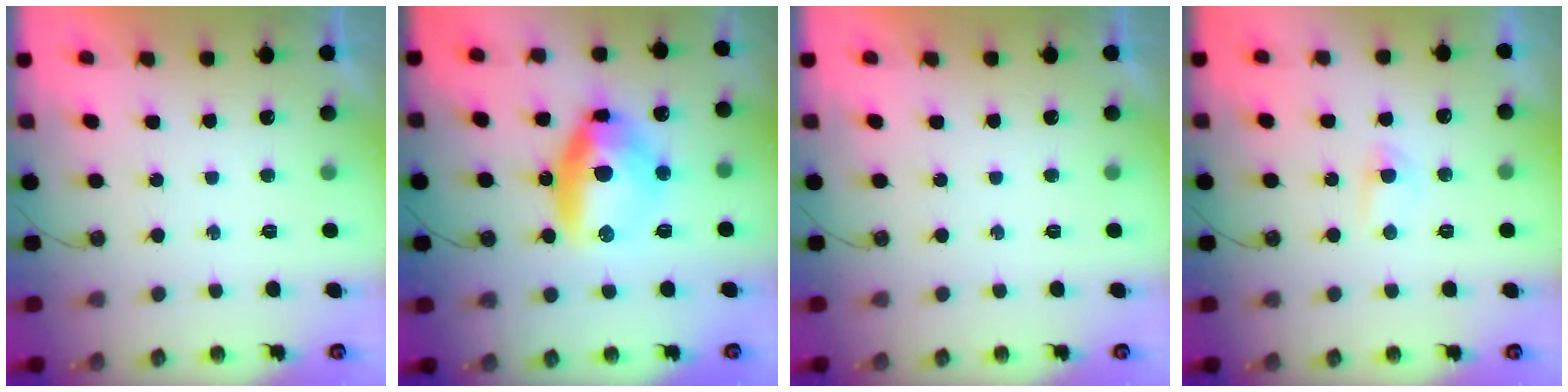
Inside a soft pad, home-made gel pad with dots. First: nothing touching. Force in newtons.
{"total": 14.1, "press": 13.9, "slide": 1.9}
{"total": 0.0}
{"total": 3.3, "press": 3.3, "slide": 0.5}